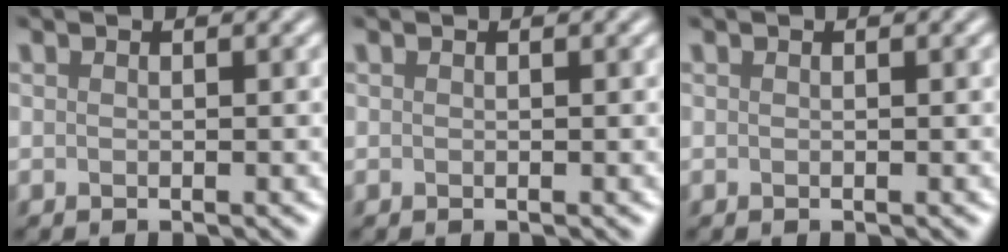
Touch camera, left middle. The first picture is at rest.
{"total": 0.0}
{"total": 0.0}